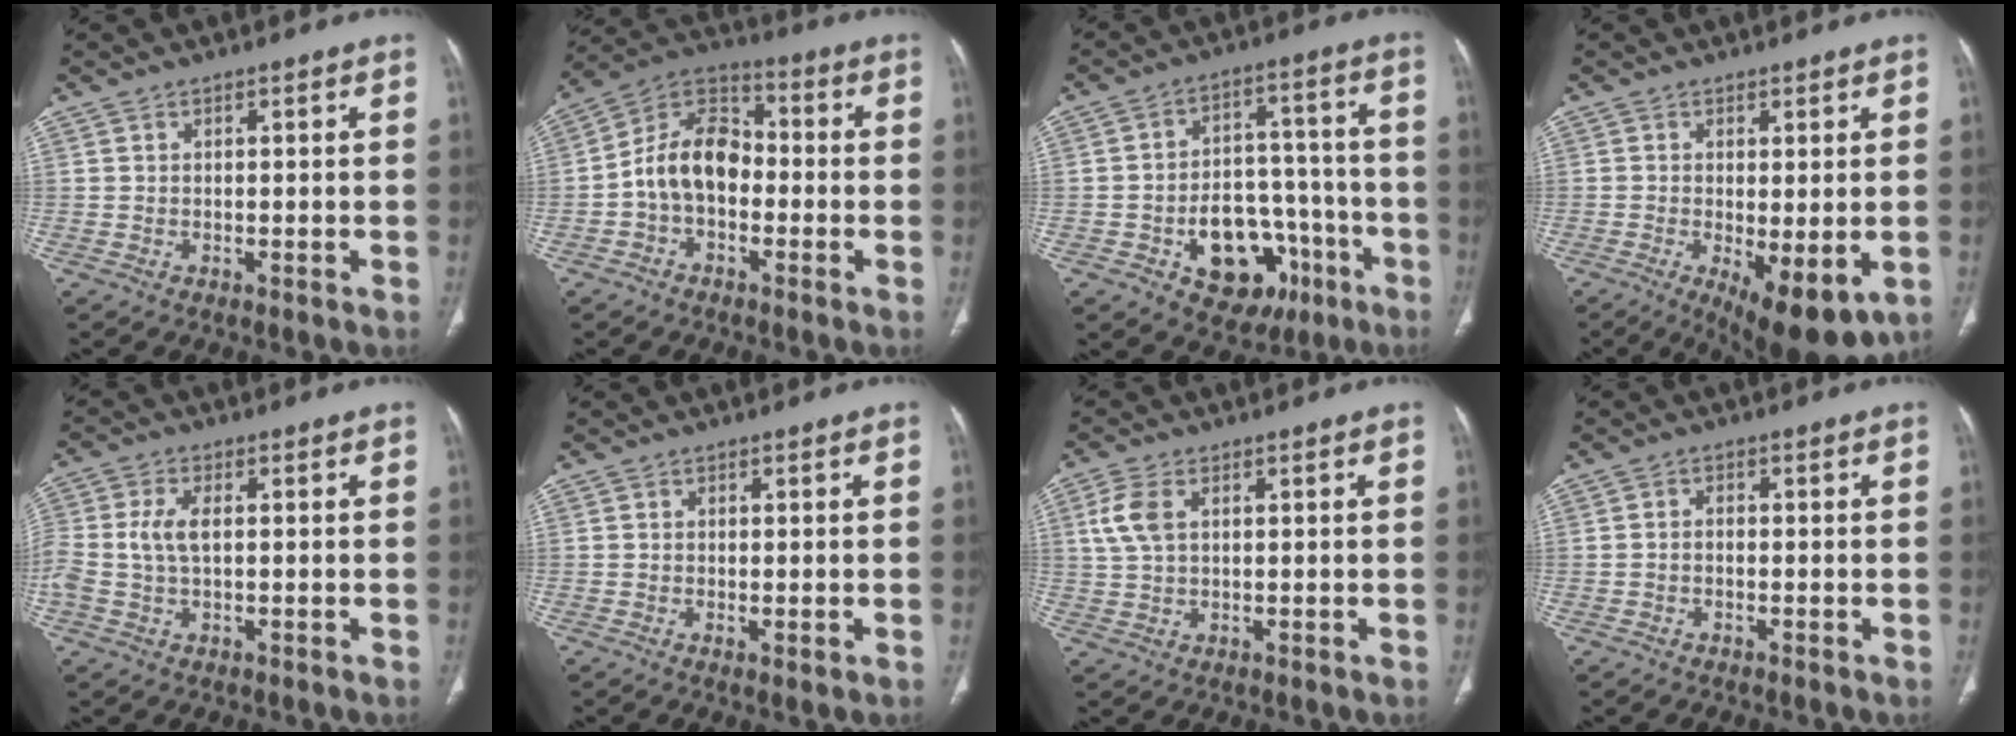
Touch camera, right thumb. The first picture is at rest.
{"total": 11.9, "force": [-2.0, 8.2, 8.4], "torque": [-0.133, 0.041, -0.051]}
{"total": 16.3, "force": [-7.0, 11.0, 9.8], "torque": [-0.096, 0.055, -0.090]}
{"total": 11.0, "force": [-3.4, 4.2, 9.6], "torque": [-0.138, -0.021, -0.040]}
{"total": 6.0, "force": [0.2, 3.3, 5.0], "torque": [-0.133, 0.011, 0.002]}
{"total": 1.2, "force": [-0.2, 0.4, 1.1], "torque": [-0.025, -0.006, -0.003]}
{"total": 5.4, "force": [1.5, 3.1, 4.1], "torque": [-0.102, 0.009, 0.032]}
{"total": 1.2, "force": [-0.5, 0.9, 0.8], "torque": [-0.010, 0.005, -0.009]}